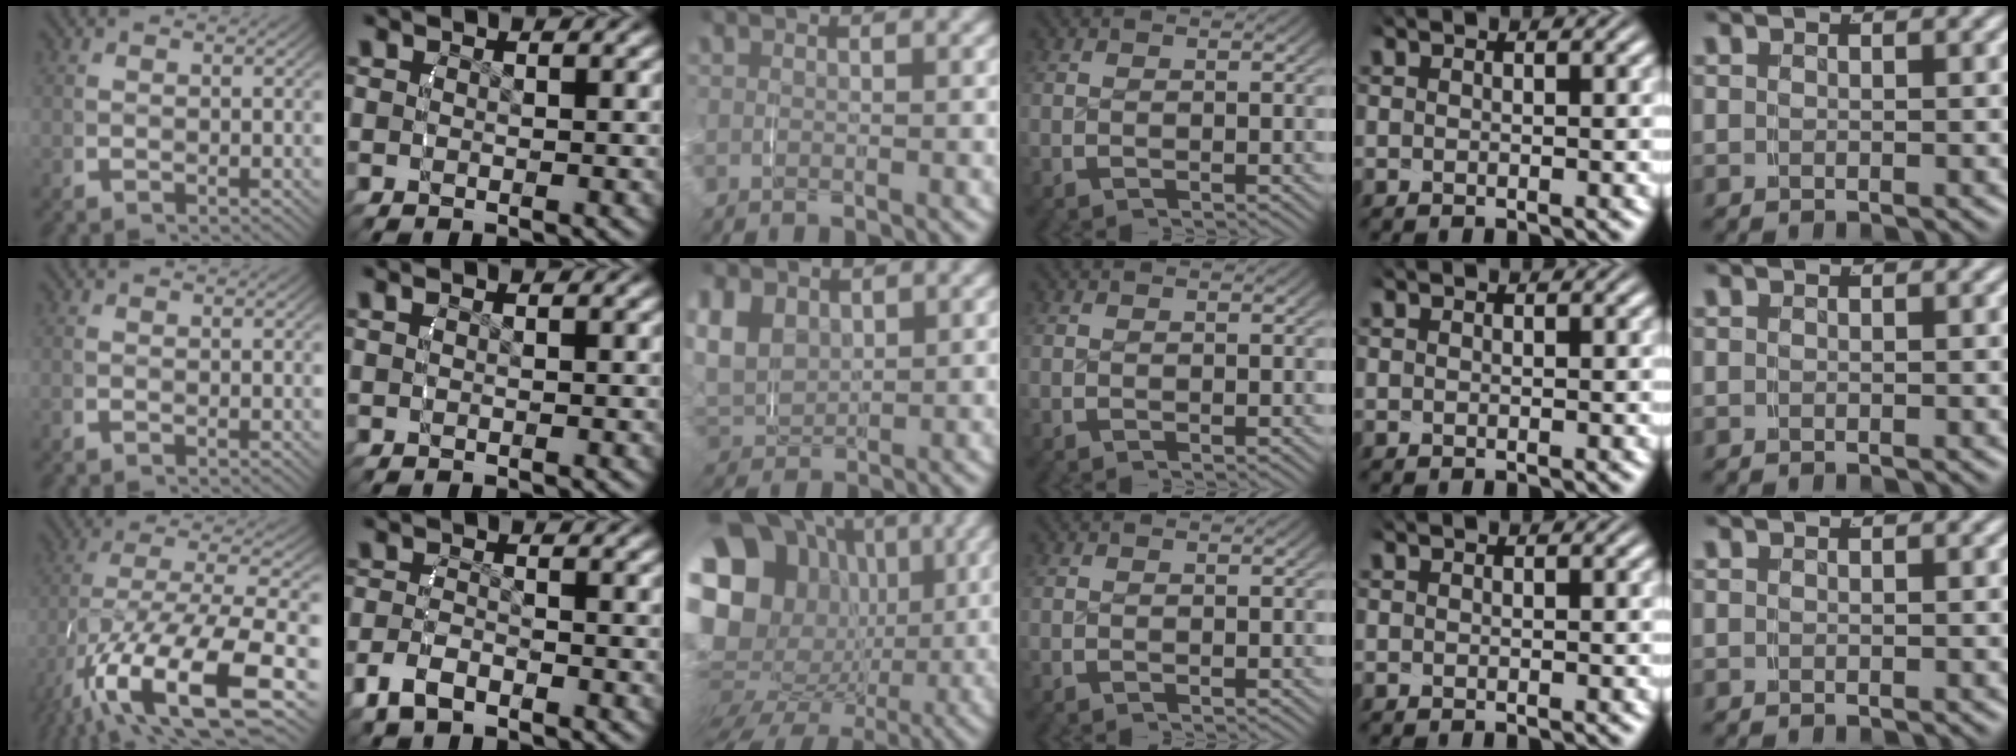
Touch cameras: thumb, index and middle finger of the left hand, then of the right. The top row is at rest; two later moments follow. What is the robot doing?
{"motion": "grasp_and_lifting", "object": "towel"}